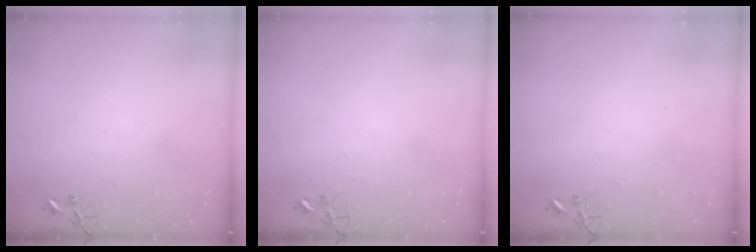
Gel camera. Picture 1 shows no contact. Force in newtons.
{"total": 0.0}
{"total": 0.0}